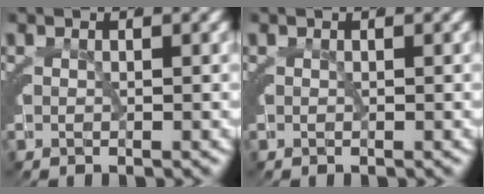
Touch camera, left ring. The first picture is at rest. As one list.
[{"total": 0.0}]